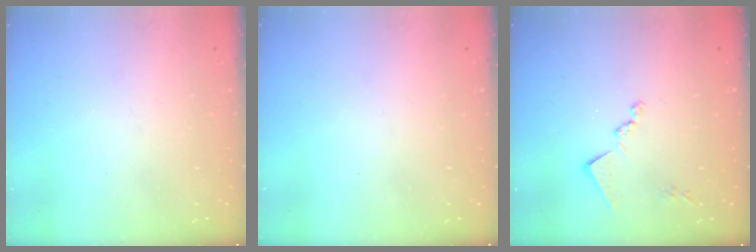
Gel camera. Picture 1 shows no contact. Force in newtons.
{"total": 0.0}
{"total": 10.1, "press": 10.1, "slide": 0.5}